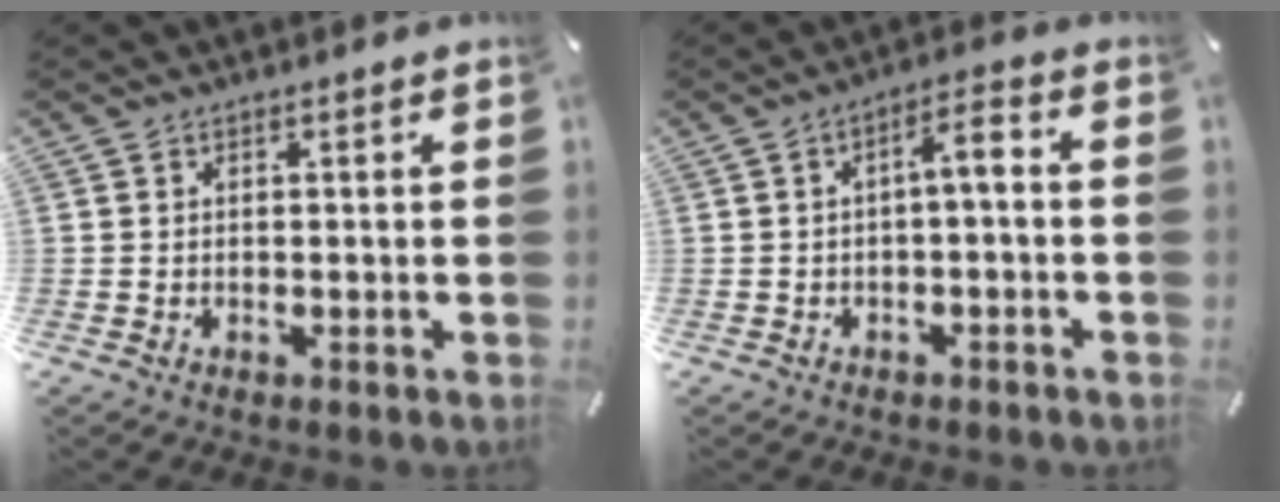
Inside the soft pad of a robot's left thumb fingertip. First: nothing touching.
{"total": 4.8, "force": [-1.2, 1.5, 4.4], "torque": [-0.081, 0.018, -0.026]}